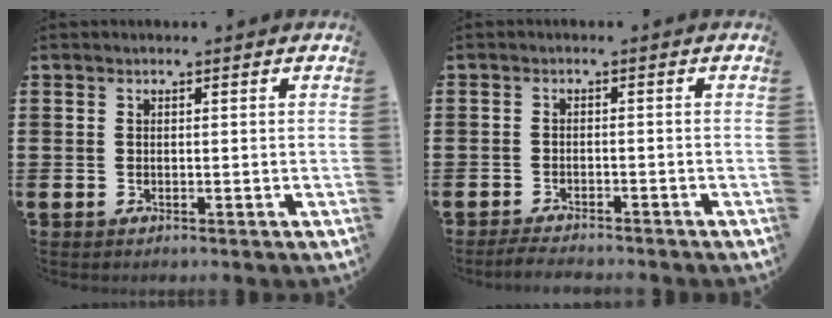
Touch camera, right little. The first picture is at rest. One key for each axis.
{"total": 1.7, "fx": -1.7, "fy": 0.1, "fz": 0.4, "tx": -0.008, "ty": 0.004, "tz": -0.034}